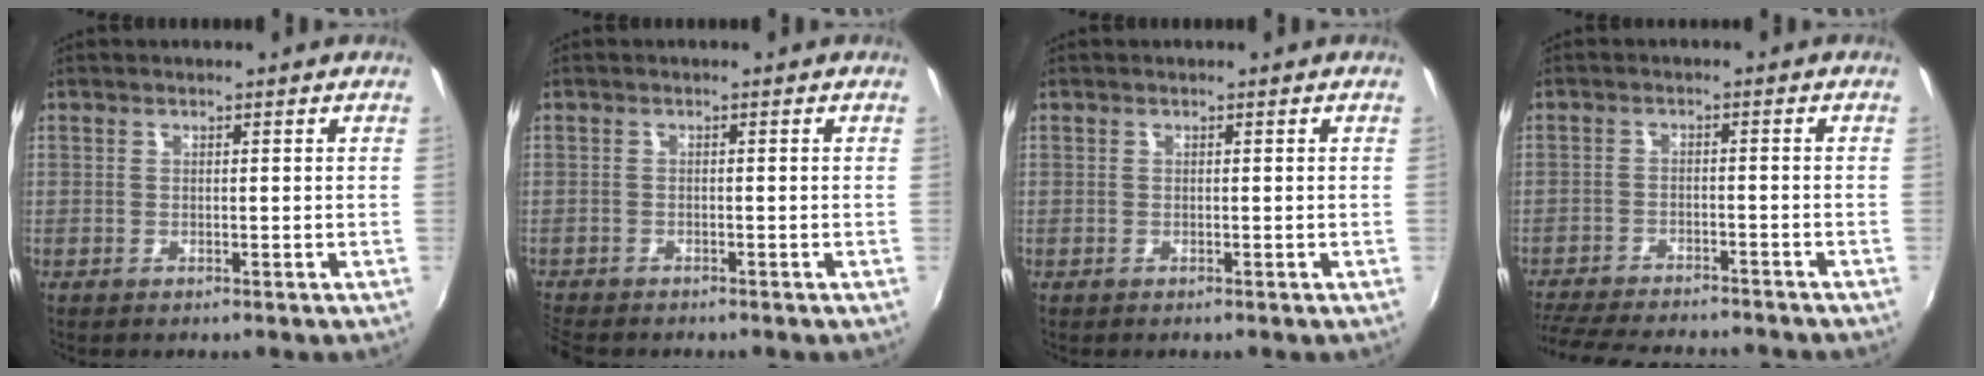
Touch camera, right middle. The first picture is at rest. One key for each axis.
{"total": 3.8, "fx": -3.5, "fy": 1.1, "fz": 1.0, "tx": -0.037, "ty": -0.019, "tz": -0.067}
{"total": 0.0}
{"total": 15.1, "fx": -13.3, "fy": 3.4, "fz": 6.4, "tx": -0.141, "ty": -0.021, "tz": -0.201}